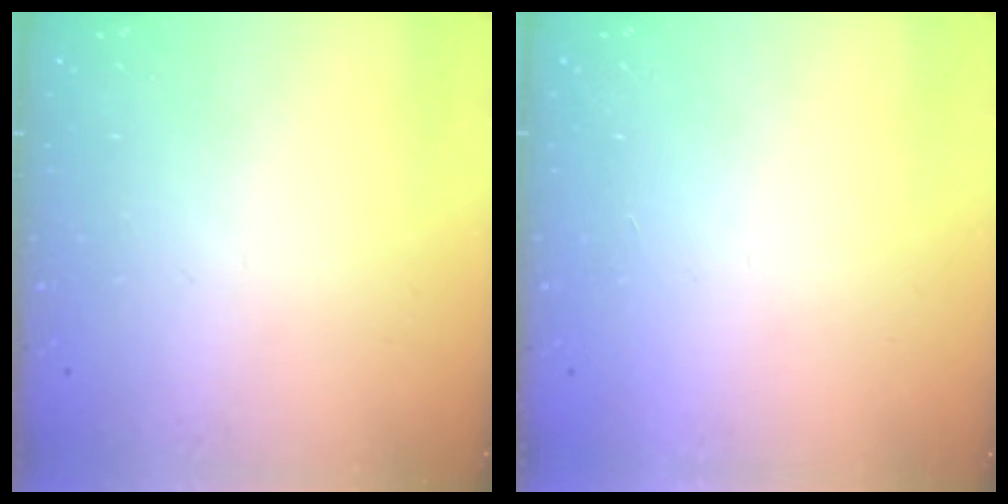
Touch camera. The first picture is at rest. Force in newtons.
{"total": 1.5, "press": 1.5, "slide": 0.1}